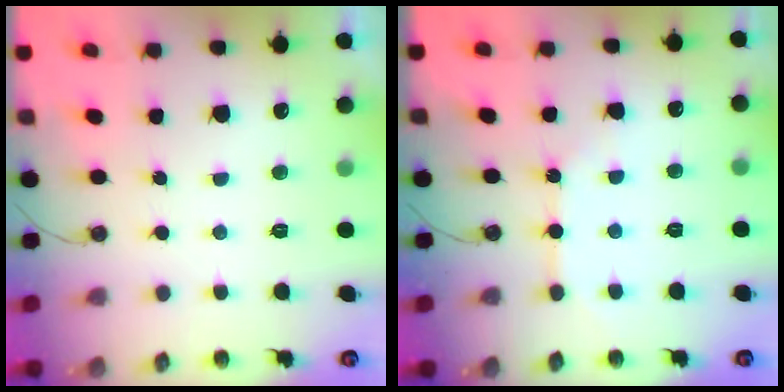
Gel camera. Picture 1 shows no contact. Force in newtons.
{"total": 5.5, "press": 5.5, "slide": 0.5}